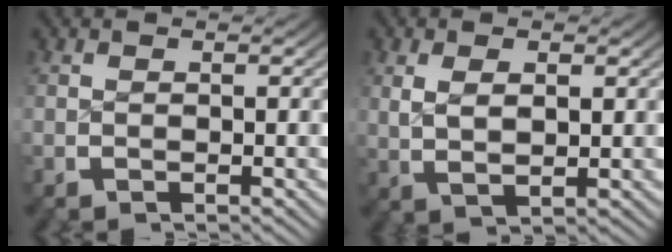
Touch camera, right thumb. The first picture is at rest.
{"total": 2.5, "force": [1.0, 1.1, 2.0], "torque": [-0.038, -0.007, 0.032]}